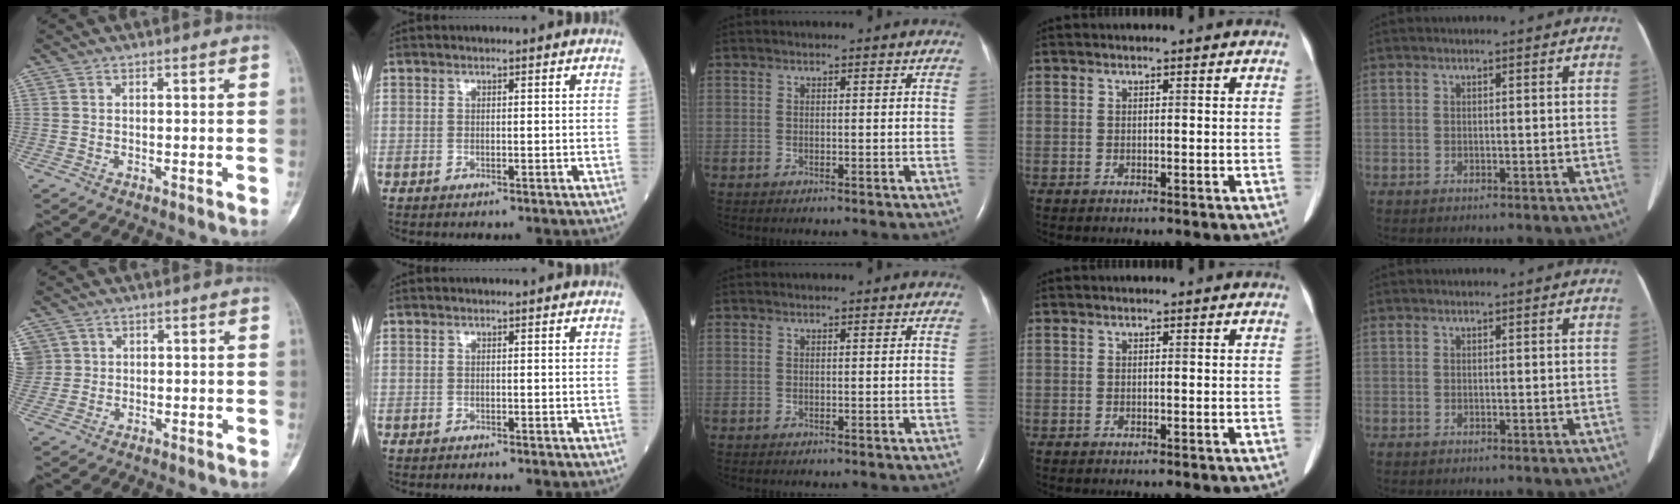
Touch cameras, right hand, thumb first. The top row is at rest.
{"thumb": {"total": 4.2, "force": [0.9, 4.0, 0.6], "torque": [0.001, 0.016, 0.022]}}